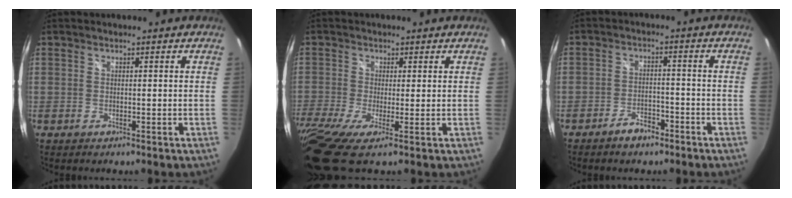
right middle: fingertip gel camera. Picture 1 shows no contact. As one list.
[{"total": 10.8, "force": [-4.3, 2.3, 9.6], "torque": [-0.210, -0.049, -0.088]}, {"total": 4.4, "force": [-3.4, 1.8, 2.2], "torque": [-0.054, 0.006, -0.053]}]